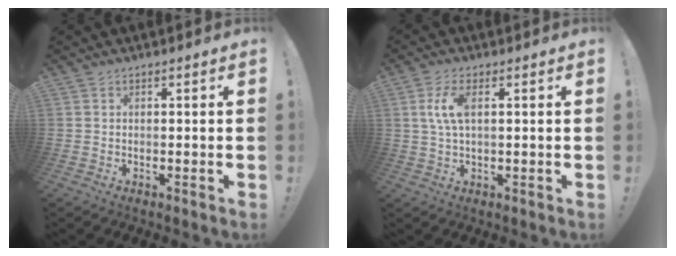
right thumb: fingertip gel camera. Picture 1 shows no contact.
{"total": 6.2, "force": [1.4, 2.4, 5.5], "torque": [-0.109, 0.000, 0.022]}